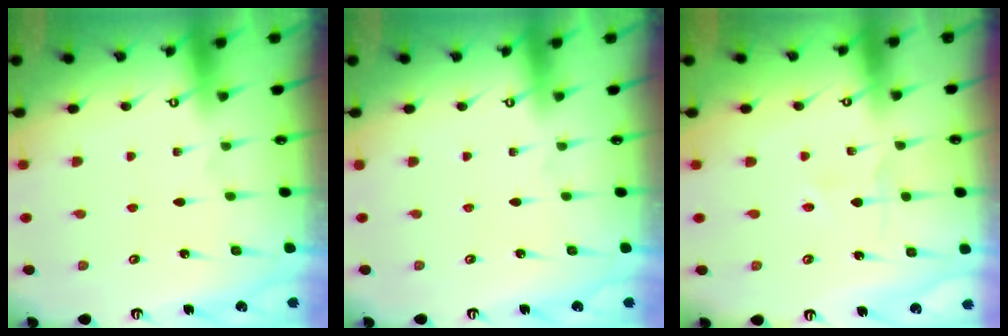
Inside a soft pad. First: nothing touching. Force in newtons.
{"total": 0.0}
{"total": 2.3, "press": 2.0, "slide": 1.0}